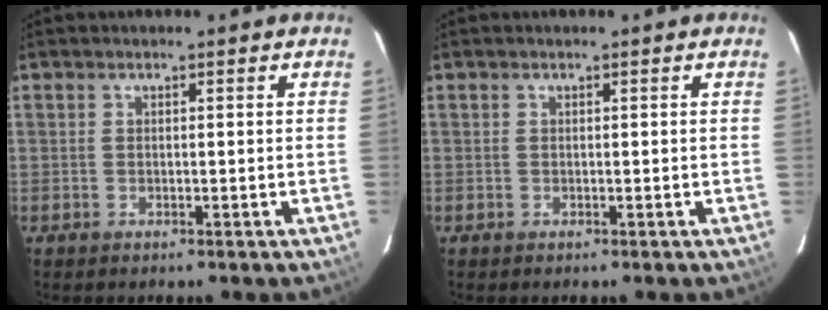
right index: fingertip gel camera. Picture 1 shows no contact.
{"total": 0.0}